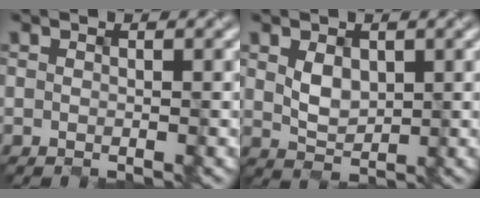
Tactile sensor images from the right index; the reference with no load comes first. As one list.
[{"total": 1.7, "force": [0.4, 1.3, 1.0], "torque": [-0.029, -0.004, 0.022]}]